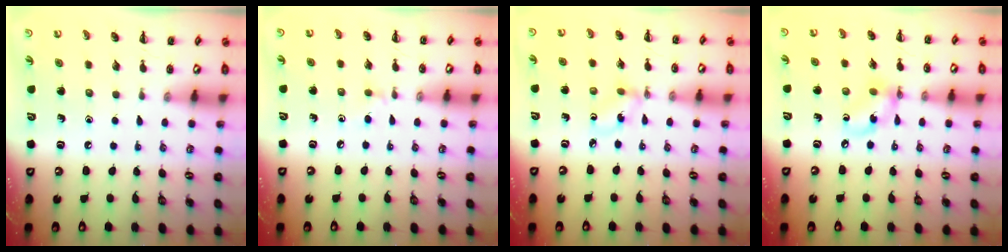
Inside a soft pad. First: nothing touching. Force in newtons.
{"total": 4.2, "press": 3.9, "slide": 1.5}
{"total": 1.6, "press": 1.4, "slide": 0.6}
{"total": 7.0, "press": 6.9, "slide": 1.1}